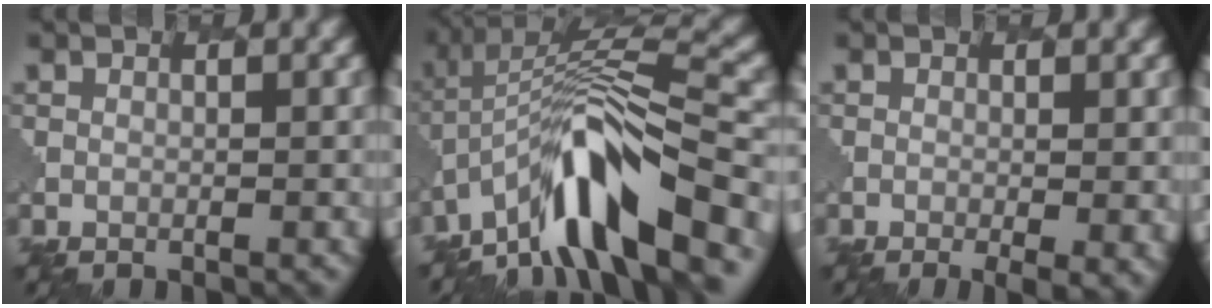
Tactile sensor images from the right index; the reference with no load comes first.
{"total": 9.9, "force": [-6.0, 2.6, 7.5], "torque": [-0.119, 0.016, -0.110]}
{"total": 3.6, "force": [-0.8, 1.3, 3.3], "torque": [-0.041, -0.013, -0.001]}